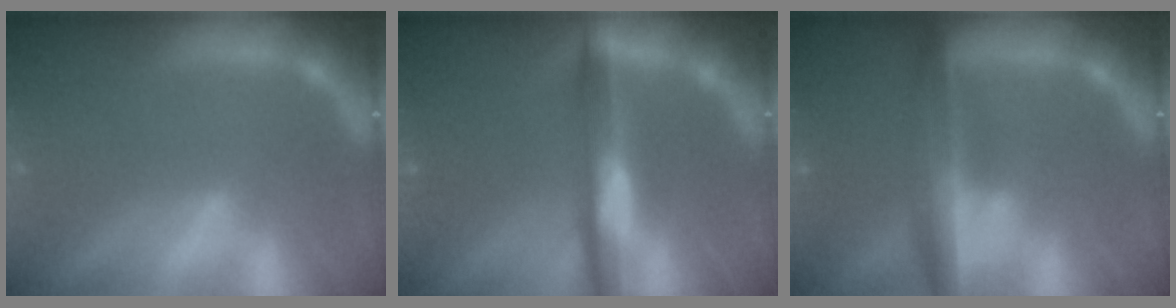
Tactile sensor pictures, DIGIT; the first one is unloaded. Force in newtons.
{"total": 5.5}
{"total": 5.5}